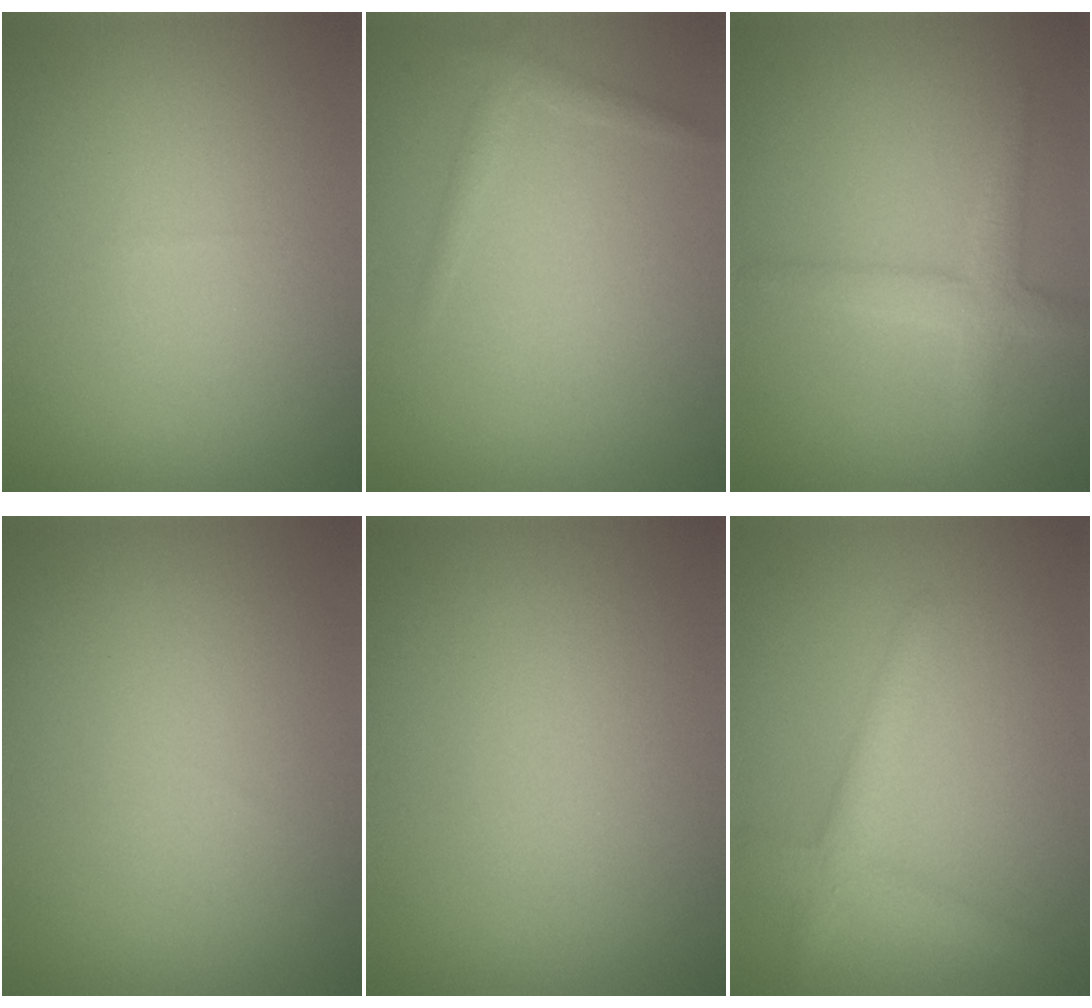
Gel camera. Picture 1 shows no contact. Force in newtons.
{"total": 1.2, "press": 1.2, "slide": 0.1}
{"total": 2.5, "press": 2.5, "slide": 0.2}
{"total": 0.0}
{"total": 0.0}
{"total": 2.7, "press": 2.7, "slide": 0.0}